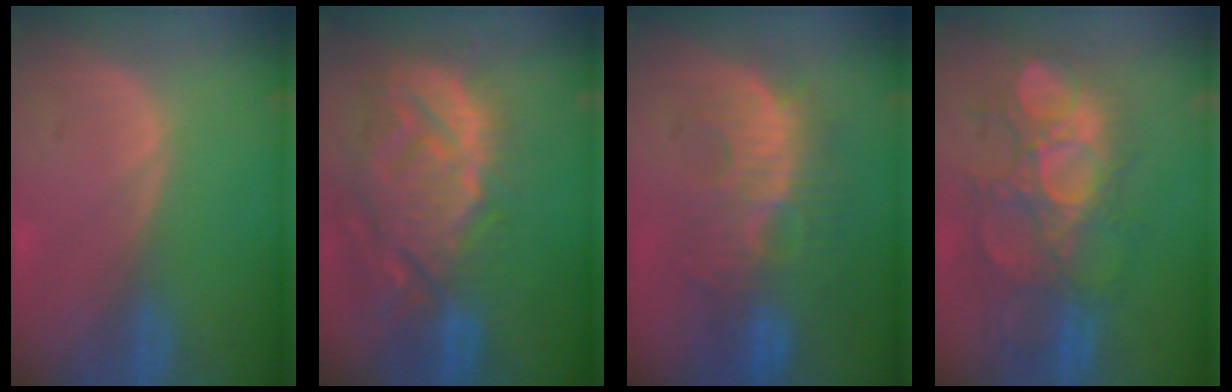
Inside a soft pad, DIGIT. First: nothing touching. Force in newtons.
{"total": 14.3, "press": 12.3, "slide": 7.4}
{"total": 10.2, "press": 9.7, "slide": 3.0}
{"total": 11.2, "press": 10.8, "slide": 3.1}